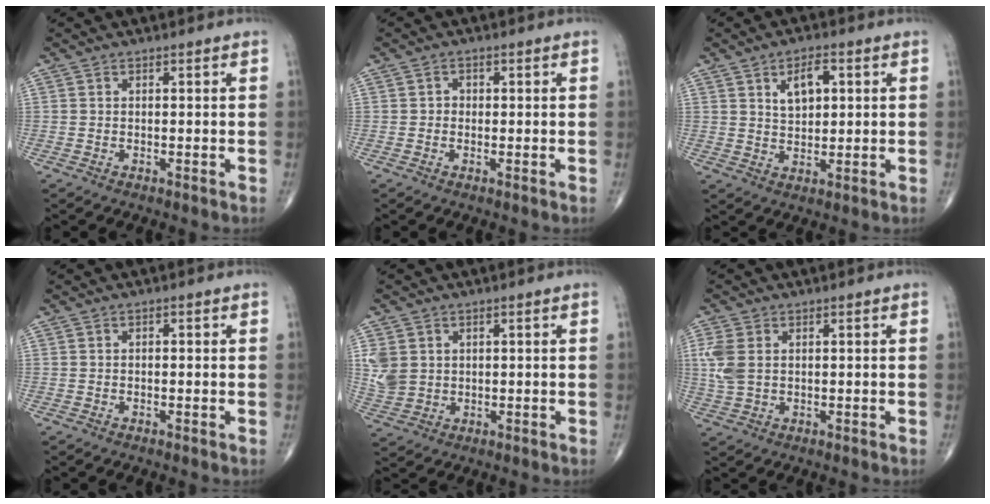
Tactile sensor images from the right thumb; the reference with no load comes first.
{"total": 1.3, "force": [-0.1, 1.2, 0.5], "torque": [0.000, 0.004, -0.004]}
{"total": 5.8, "force": [2.1, 3.2, 4.4], "torque": [-0.059, -0.006, 0.037]}
{"total": 0.0}
{"total": 6.0, "force": [1.3, 4.9, 3.0], "torque": [-0.058, -0.005, 0.037]}
{"total": 5.3, "force": [1.0, 3.5, 3.8], "torque": [-0.104, 0.003, 0.024]}